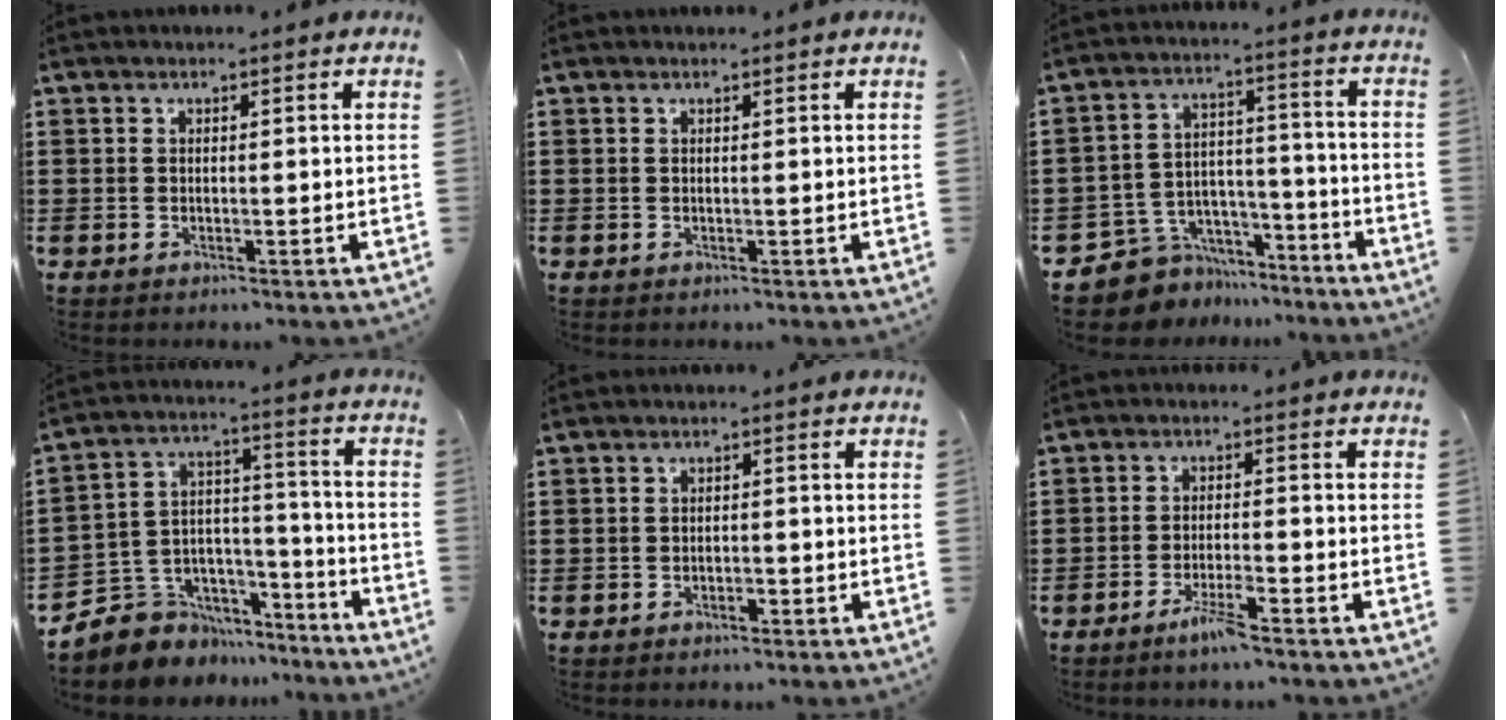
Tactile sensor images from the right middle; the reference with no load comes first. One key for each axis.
{"total": 0.0}
{"total": 6.8, "fx": -6.1, "fy": 2.9, "fz": -0.1, "tx": -0.014, "ty": 0.004, "tz": -0.123}
{"total": 6.9, "fx": -5.1, "fy": 4.7, "fz": -0.4, "tx": -0.022, "ty": 0.001, "tz": -0.098}
{"total": 1.3, "fx": -1.1, "fy": 0.7, "fz": 0.3, "tx": -0.009, "ty": 0.000, "tz": -0.025}
{"total": 3.8, "fx": -2.8, "fy": 0.2, "fz": 2.6, "tx": -0.048, "ty": -0.002, "tz": -0.049}